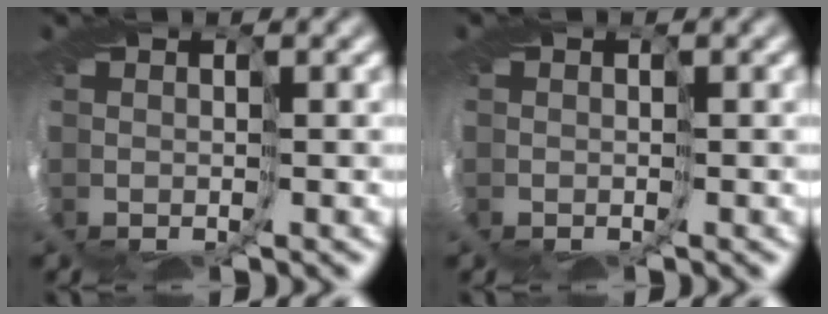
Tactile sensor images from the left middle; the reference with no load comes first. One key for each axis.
{"total": 1.7, "fx": -0.3, "fy": 1.6, "fz": 0.4, "tx": -0.002, "ty": -0.008, "tz": 0.004}